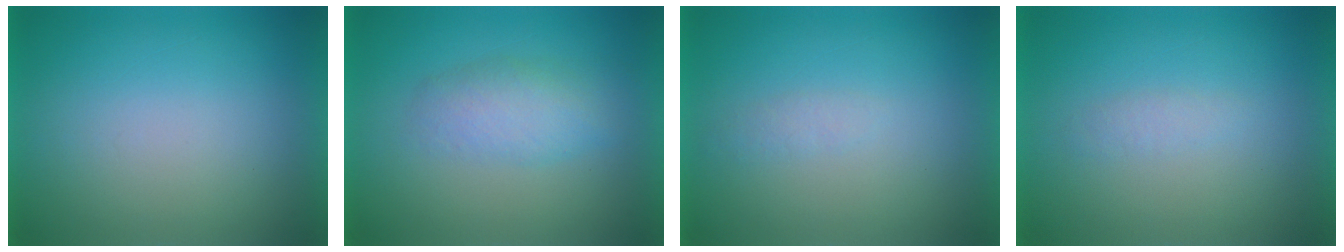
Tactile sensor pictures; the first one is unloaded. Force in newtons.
{"total": 4.0}
{"total": 1.3}
{"total": 1.4}